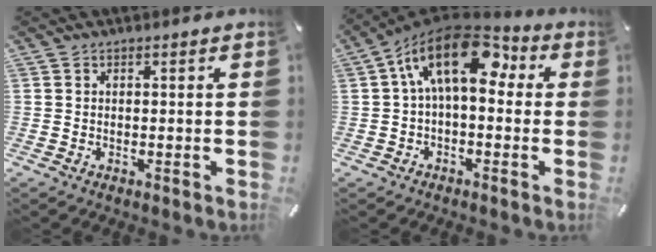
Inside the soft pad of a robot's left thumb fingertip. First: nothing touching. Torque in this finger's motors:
{"motor_torque": [0.21, 1.29, 1.65, -1.12, 0.55]}